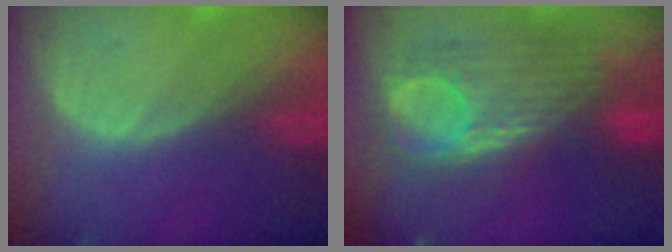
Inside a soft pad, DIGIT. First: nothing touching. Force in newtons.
{"total": 10.4, "press": 9.9, "slide": 3.0}